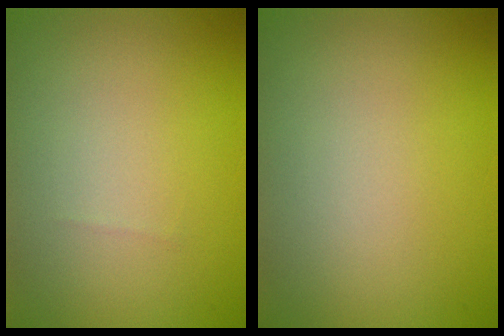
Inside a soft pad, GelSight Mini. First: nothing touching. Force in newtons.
{"total": 0.0}